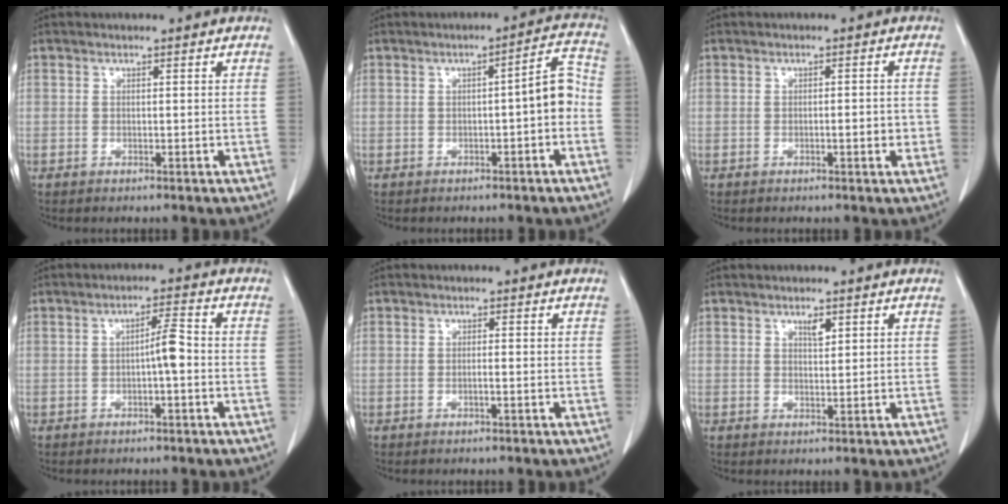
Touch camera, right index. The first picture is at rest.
{"total": 5.2, "force": [-0.9, 0.8, 5.0], "torque": [-0.060, 0.021, -0.015]}
{"total": 2.4, "force": [-0.6, 0.6, 2.2], "torque": [-0.033, 0.001, -0.008]}
{"total": 3.4, "force": [-0.6, 0.2, 3.3], "torque": [-0.051, 0.005, -0.012]}
{"total": 0.7, "force": [-0.3, -0.1, 0.7], "torque": [-0.012, 0.001, -0.005]}
{"total": 1.7, "force": [1.0, 0.5, 1.2], "torque": [-0.020, -0.002, 0.017]}